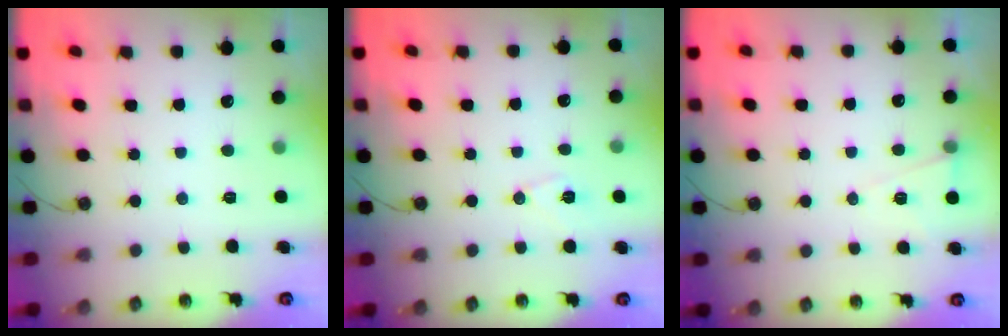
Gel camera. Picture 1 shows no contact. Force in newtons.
{"total": 6.9, "press": 6.0, "slide": 3.5}
{"total": 6.0, "press": 3.9, "slide": 4.5}